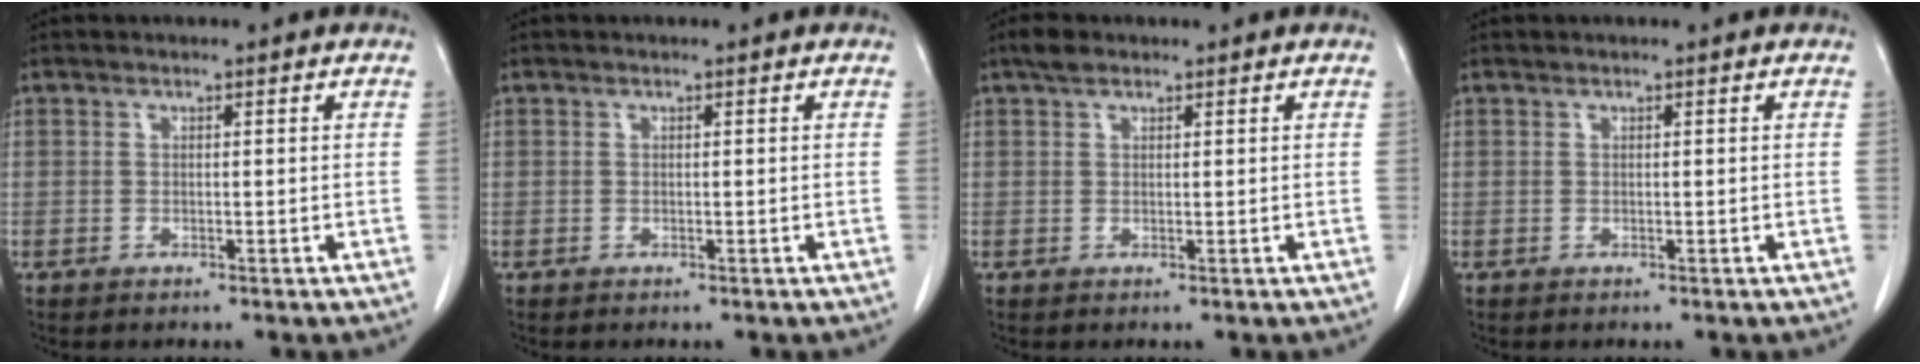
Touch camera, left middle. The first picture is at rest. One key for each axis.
{"total": 0.0}
{"total": 1.9, "fx": 1.4, "fy": 0.9, "fz": 0.9, "tx": -0.021, "ty": 0.011, "tz": 0.024}
{"total": 0.0}